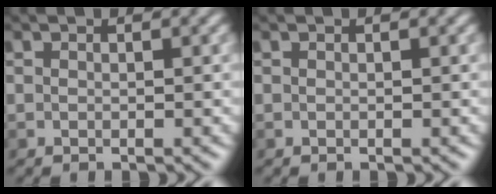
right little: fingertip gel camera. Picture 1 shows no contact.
{"total": 0.0}